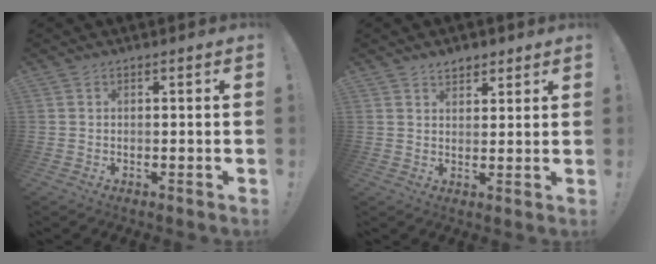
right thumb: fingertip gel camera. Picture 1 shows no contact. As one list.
[{"total": 4.0, "force": [3.1, 2.3, 1.2], "torque": [-0.003, -0.016, 0.054]}]